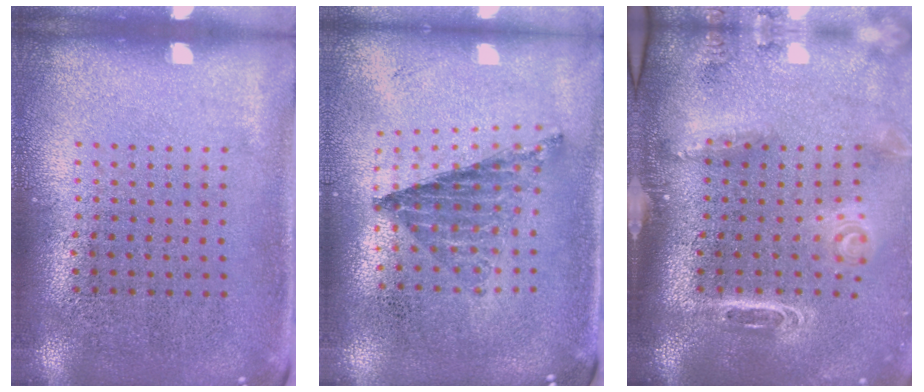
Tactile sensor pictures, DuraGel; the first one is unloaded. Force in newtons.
{"total": 0.8, "press": 0.8, "slide": 0.1}
{"total": 3.0, "press": 2.0, "slide": 2.2}